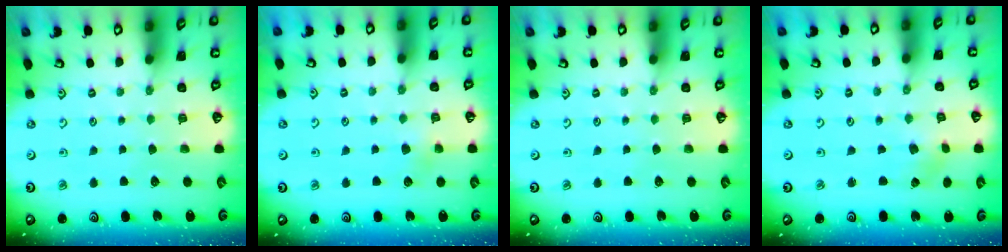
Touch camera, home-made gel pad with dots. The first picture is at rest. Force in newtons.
{"total": 3.8, "press": 3.7, "slide": 0.4}
{"total": 0.0}
{"total": 2.9, "press": 2.9, "slide": 0.4}